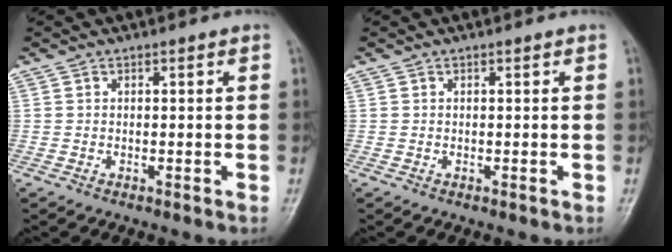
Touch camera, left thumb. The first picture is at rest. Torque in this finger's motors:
{"motor_torque": [0.00, 0.00, -0.01, -0.01, 0.00]}